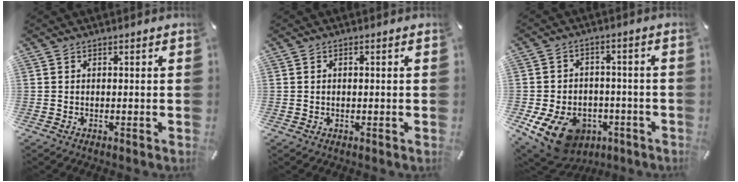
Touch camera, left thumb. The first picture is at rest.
{"total": 0.8, "force": [0.0, 0.4, 0.6], "torque": [-0.013, 0.001, -0.002]}
{"total": 13.2, "force": [-6.8, 9.0, 6.9], "torque": [-0.139, 0.040, -0.115]}